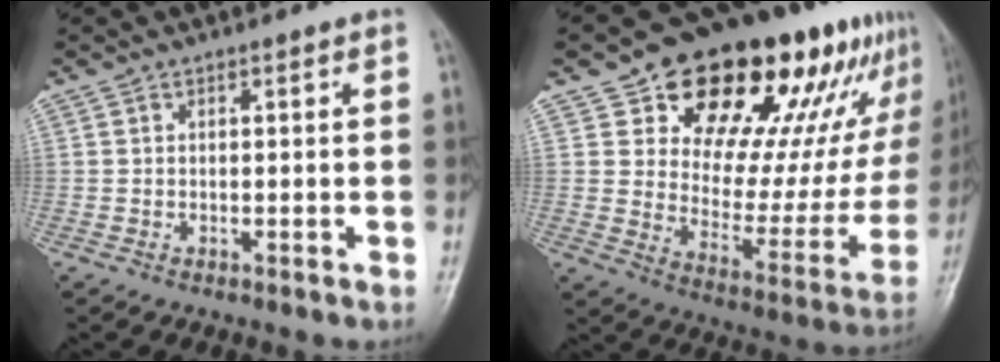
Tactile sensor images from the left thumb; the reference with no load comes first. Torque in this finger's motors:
{"motor_torque": [0.31, 0.36, 1.07, -1.70, 0.08]}